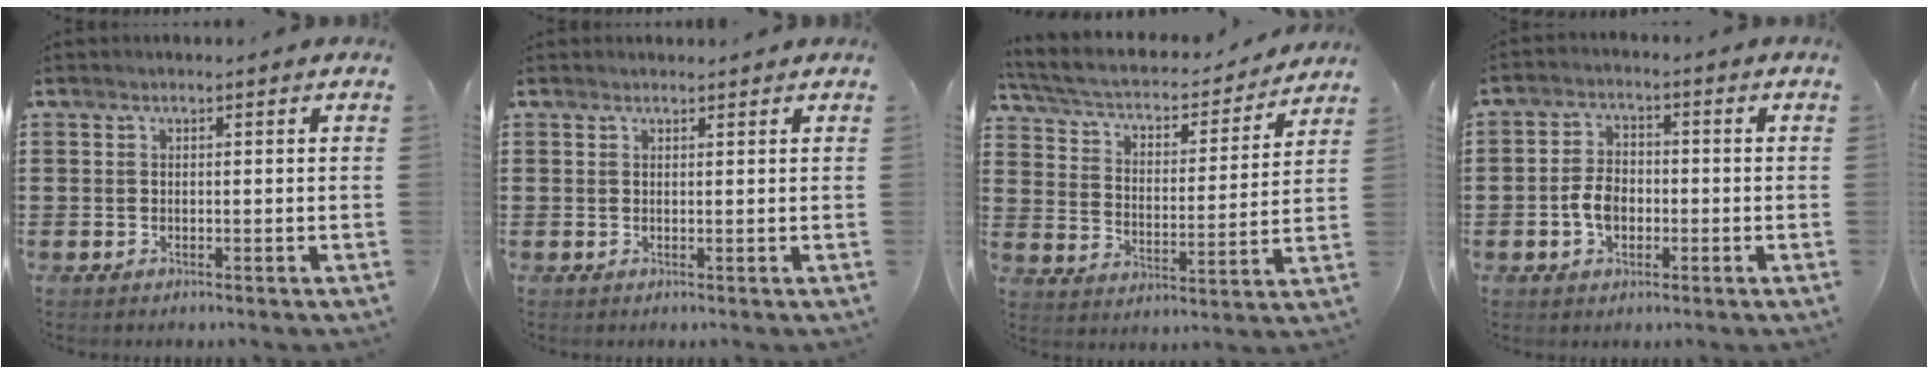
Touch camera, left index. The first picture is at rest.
{"total": 0.7, "force": [0.7, 0.1, 0.1], "torque": [-0.003, -0.001, 0.015]}
{"total": 4.0, "force": [3.4, 1.1, 1.9], "torque": [-0.055, -0.028, 0.050]}
{"total": 4.6, "force": [-1.1, 3.0, 3.4], "torque": [-0.085, -0.001, -0.027]}